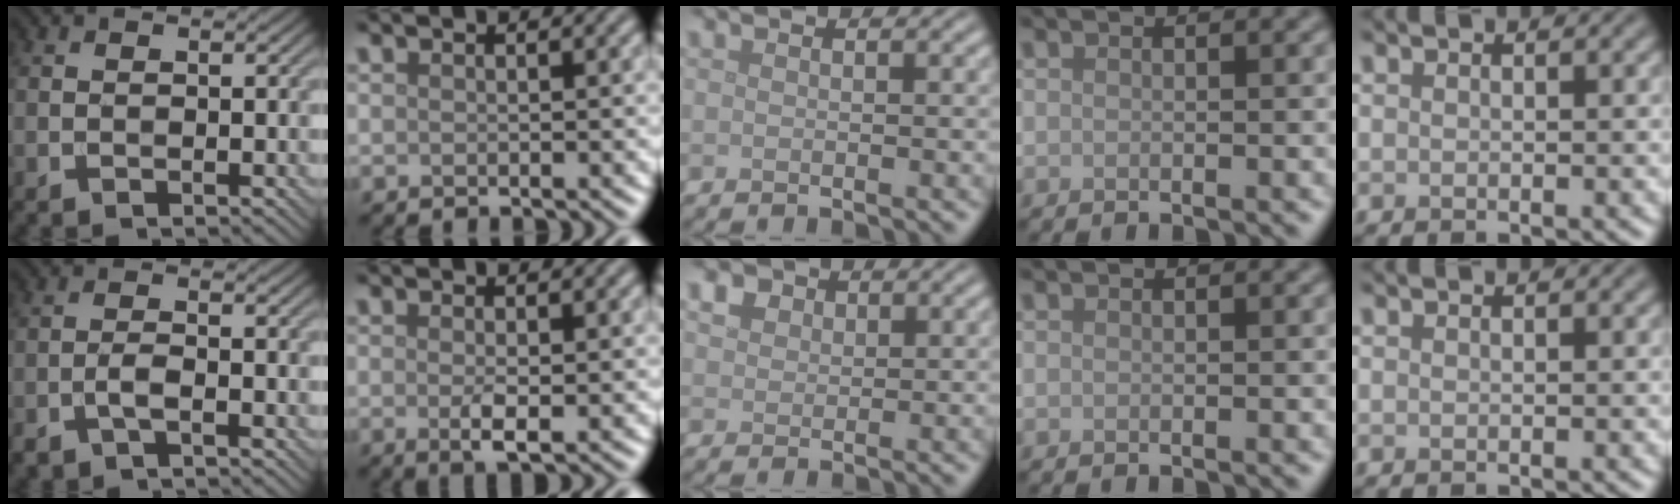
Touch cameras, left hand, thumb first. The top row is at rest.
{"thumb": {"total": 2.7, "force": [-1.5, 1.0, 2.0], "torque": [-0.048, 0.001, -0.035]}, "index": {"total": 1.9, "force": [-0.2, 0.5, 1.8], "torque": [-0.034, -0.006, -0.002]}, "middle": {"total": 2.6, "force": [1.5, 1.8, 1.0], "torque": [-0.026, 0.003, 0.022]}}